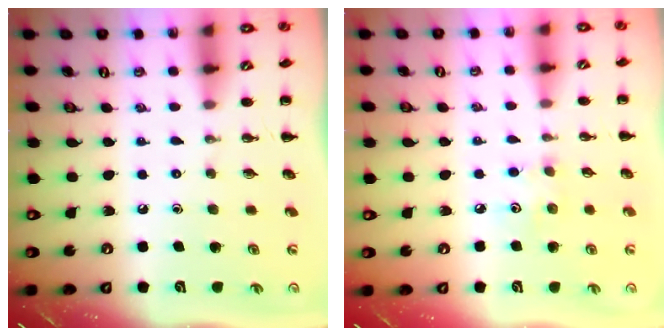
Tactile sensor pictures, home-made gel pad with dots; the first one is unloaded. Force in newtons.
{"total": 3.5, "press": 3.4, "slide": 0.6}